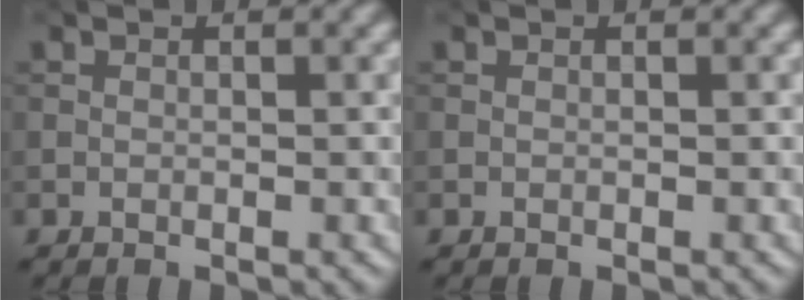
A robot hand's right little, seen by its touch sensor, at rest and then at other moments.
{"total": 0.0}